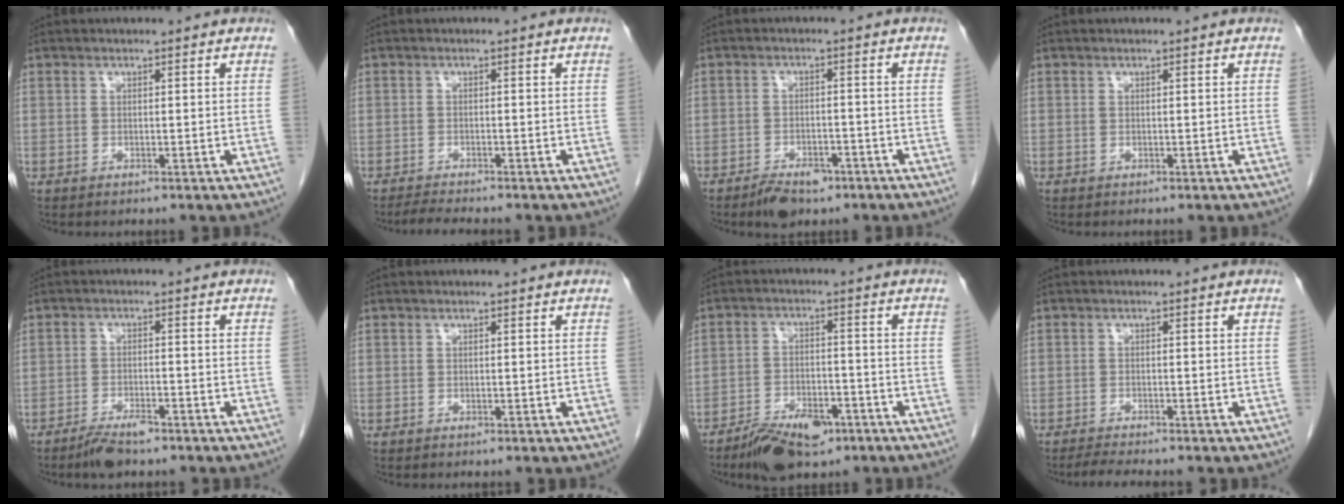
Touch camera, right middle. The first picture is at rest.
{"total": 2.8, "force": [-2.6, -0.2, 1.1], "torque": [-0.028, -0.013, -0.044]}
{"total": 4.8, "force": [-3.4, 2.2, 2.5], "torque": [-0.044, 0.000, -0.049]}
{"total": 0.0}
{"total": 4.1, "force": [-3.2, 0.8, 2.4], "torque": [-0.048, -0.004, -0.057]}
{"total": 0.0}
{"total": 8.4, "force": [-5.8, 3.4, 5.0], "torque": [-0.085, -0.004, -0.098]}
{"total": 3.0, "force": [-2.7, -0.2, 1.3], "torque": [-0.031, -0.013, -0.045]}